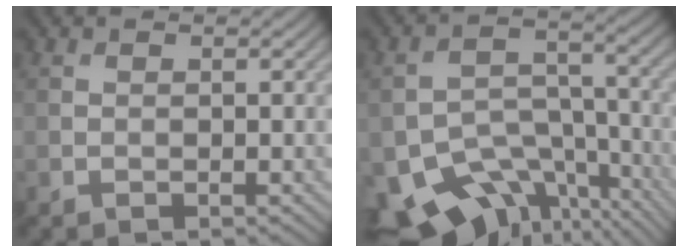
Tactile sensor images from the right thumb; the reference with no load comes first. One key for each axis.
{"total": 15.3, "fx": -10.6, "fy": 8.5, "fz": 7.1, "tx": -0.147, "ty": -0.046, "tz": -0.141}